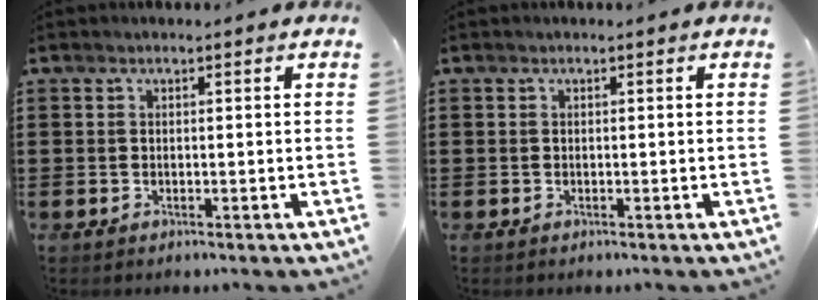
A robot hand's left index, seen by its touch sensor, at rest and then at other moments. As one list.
[{"total": 0.0}]